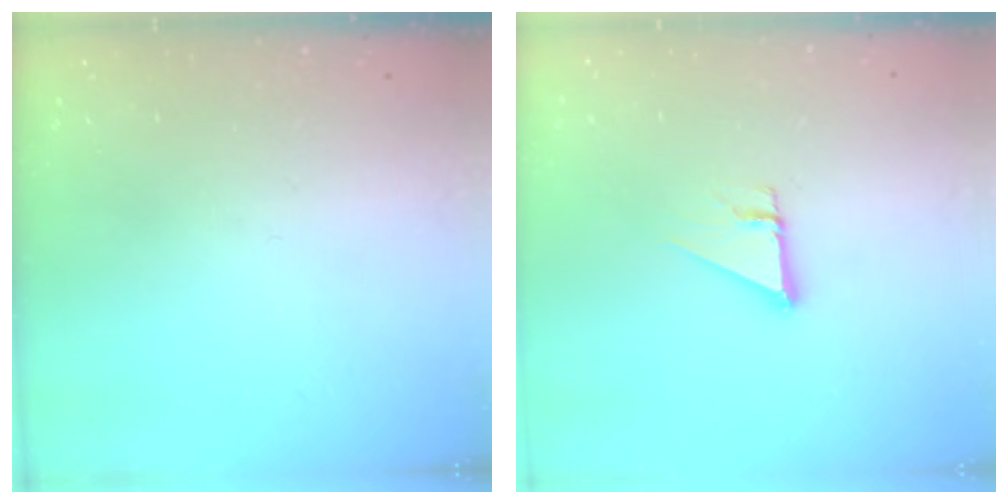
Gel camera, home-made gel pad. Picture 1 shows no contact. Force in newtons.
{"total": 2.7, "press": 2.7, "slide": 0.2}